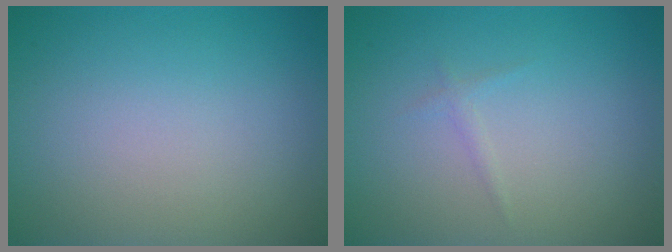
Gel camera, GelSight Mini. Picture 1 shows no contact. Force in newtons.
{"total": 0.6, "press": 0.6, "slide": 0.1}